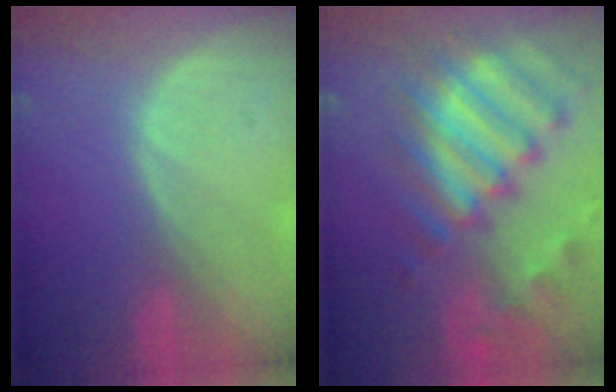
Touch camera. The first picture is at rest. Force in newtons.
{"total": 12.3, "press": 10.6, "slide": 6.2}